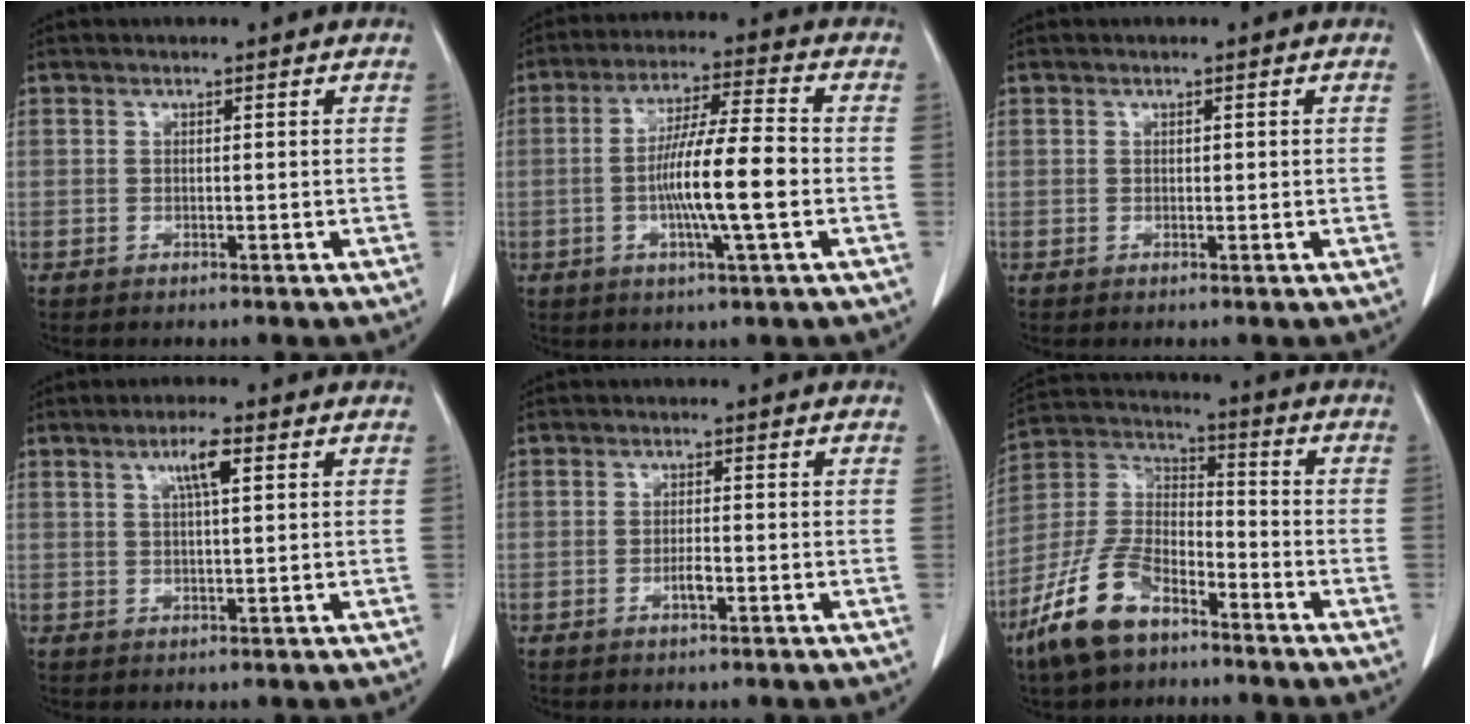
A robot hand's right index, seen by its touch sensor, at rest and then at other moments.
{"total": 10.8, "force": [-1.8, 0.3, 10.7], "torque": [-0.189, 0.000, -0.038]}
{"total": 0.5, "force": [0.1, 0.3, 0.4], "torque": [-0.005, 0.000, 0.003]}
{"total": 4.0, "force": [1.7, 0.4, 3.6], "torque": [-0.066, 0.003, 0.029]}
{"total": 1.7, "force": [-0.6, 0.4, 1.5], "torque": [-0.025, 0.003, -0.008]}
{"total": 13.0, "force": [-8.7, 5.5, 8.1], "torque": [-0.182, 0.000, -0.173]}